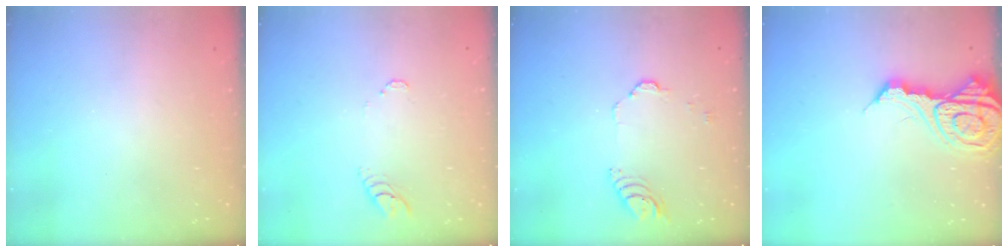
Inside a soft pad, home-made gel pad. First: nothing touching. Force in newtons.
{"total": 3.7, "press": 3.7, "slide": 0.2}
{"total": 4.2, "press": 4.2, "slide": 0.4}
{"total": 14.3, "press": 14.2, "slide": 1.6}